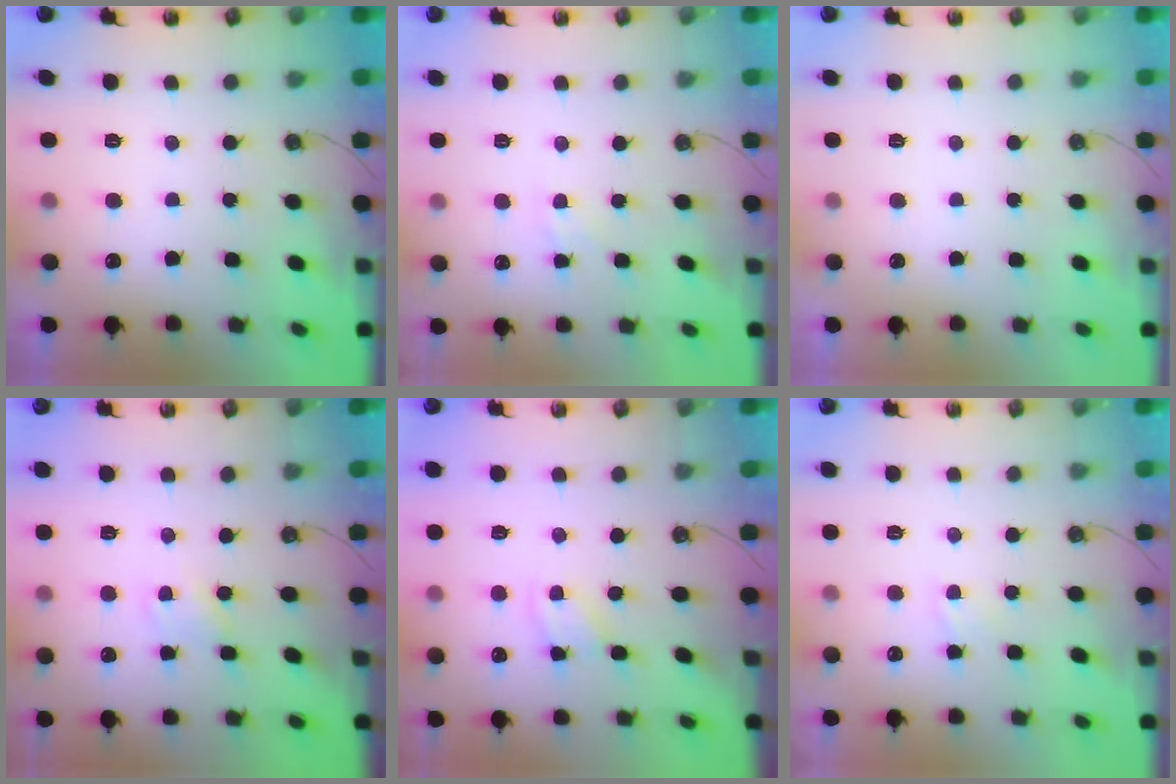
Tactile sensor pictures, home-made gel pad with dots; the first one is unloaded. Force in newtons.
{"total": 3.0, "press": 3.0, "slide": 0.4}
{"total": 0.0}
{"total": 2.7, "press": 2.7, "slide": 0.4}
{"total": 1.8, "press": 1.8, "slide": 0.3}
{"total": 5.0, "press": 5.0, "slide": 0.7}